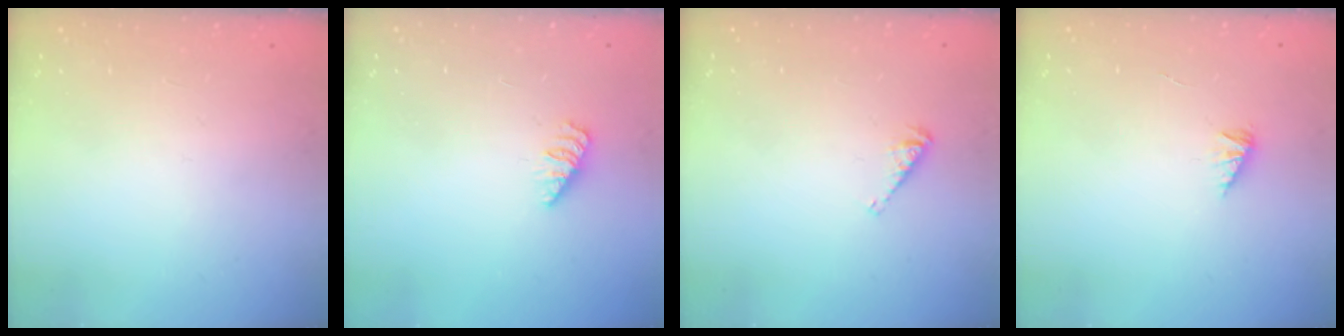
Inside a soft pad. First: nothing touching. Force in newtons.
{"total": 2.5, "press": 2.4, "slide": 0.4}
{"total": 3.9, "press": 3.9, "slide": 0.1}
{"total": 2.2, "press": 2.2, "slide": 0.5}